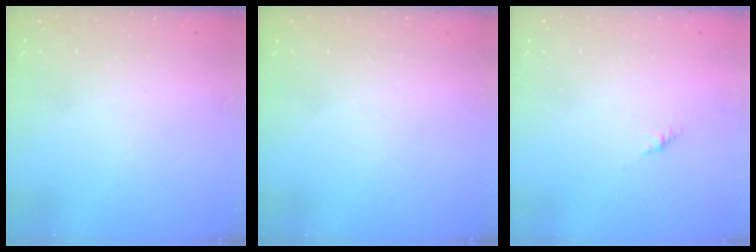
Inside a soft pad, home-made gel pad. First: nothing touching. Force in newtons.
{"total": 0.0}
{"total": 2.7, "press": 2.6, "slide": 0.7}